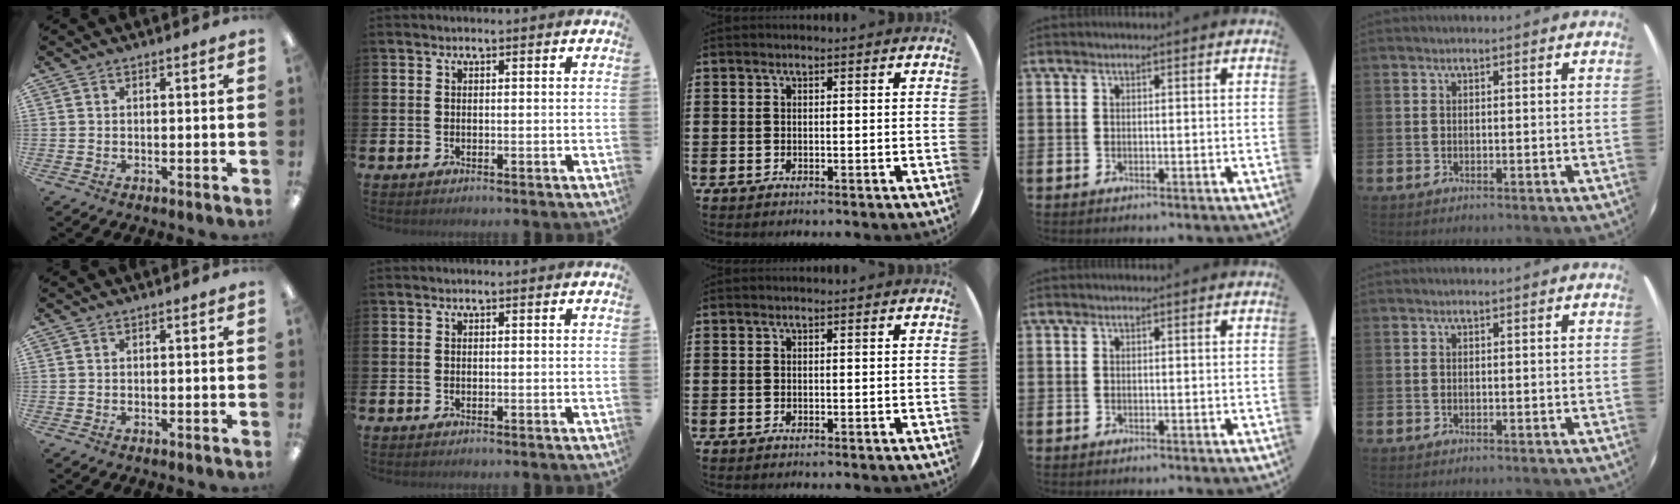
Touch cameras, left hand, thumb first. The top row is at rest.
{}